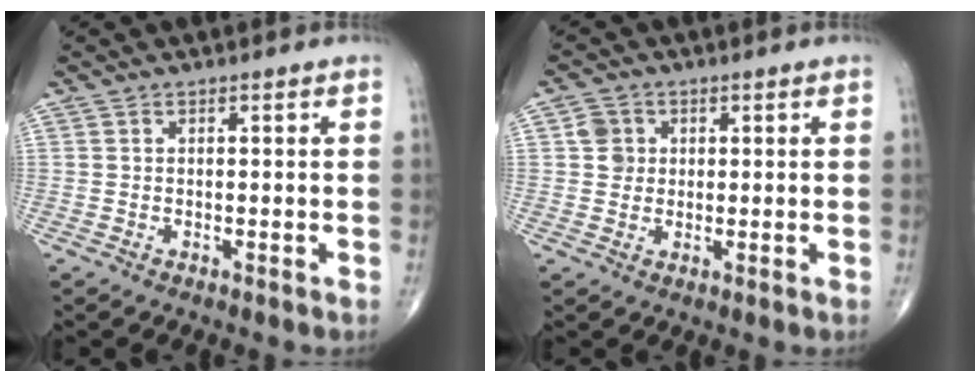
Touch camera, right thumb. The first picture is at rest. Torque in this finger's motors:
{"motor_torque": [0.16, 0.68, 0.51, 0.42, 0.04]}